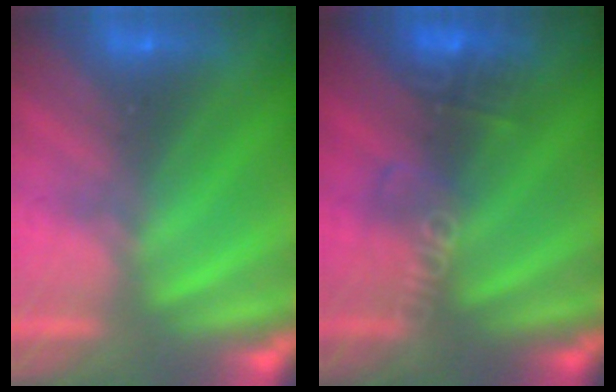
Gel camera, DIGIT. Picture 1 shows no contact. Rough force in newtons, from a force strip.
{"total": 2.8}